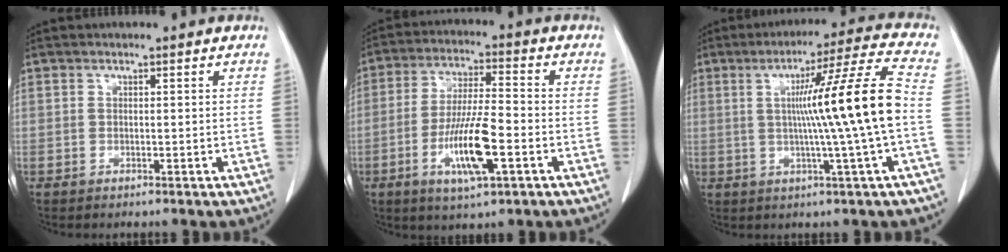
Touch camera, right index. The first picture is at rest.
{"total": 11.2, "force": [-3.8, 1.7, 10.4], "torque": [-0.198, -0.008, -0.069]}
{"total": 13.8, "force": [-0.1, -2.7, 13.6], "torque": [-0.209, 0.002, 0.000]}